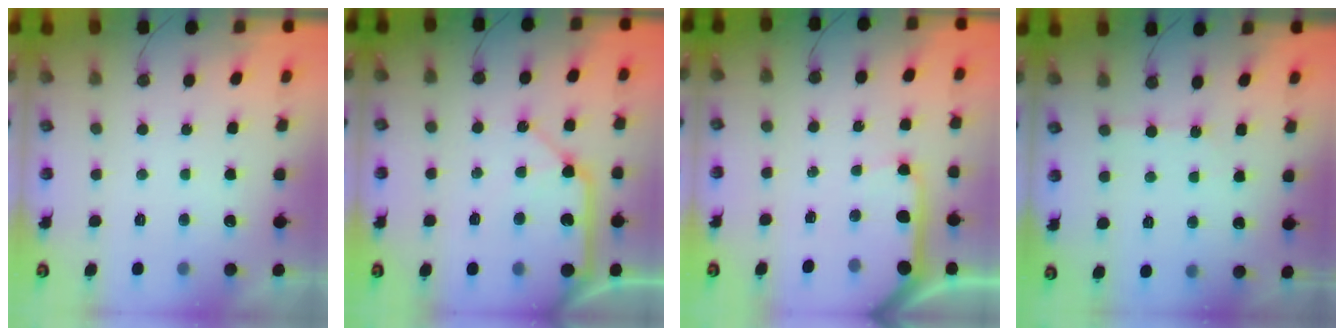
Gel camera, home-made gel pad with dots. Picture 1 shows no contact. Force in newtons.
{"total": 12.3, "press": 12.3, "slide": 1.4}
{"total": 9.6, "press": 9.5, "slide": 1.2}
{"total": 2.5, "press": 2.5, "slide": 0.4}